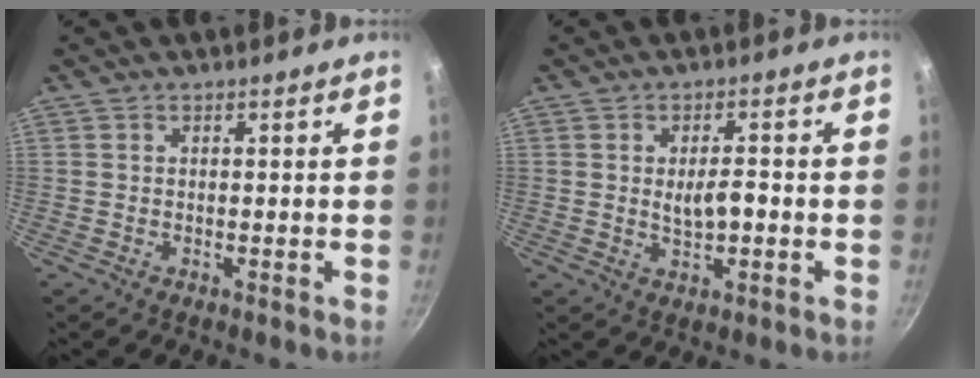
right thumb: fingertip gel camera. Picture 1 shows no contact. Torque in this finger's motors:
{"motor_torque": [0.88, 0.79, 0.36, -0.38, 0.00]}